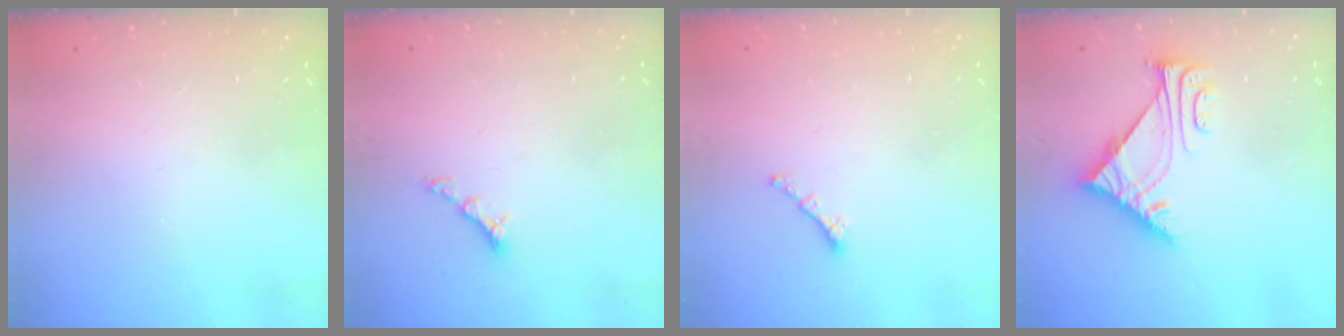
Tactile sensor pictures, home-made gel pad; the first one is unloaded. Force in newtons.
{"total": 4.0, "press": 3.9, "slide": 0.6}
{"total": 0.7, "press": 0.6, "slide": 0.4}
{"total": 6.3, "press": 6.3, "slide": 0.9}